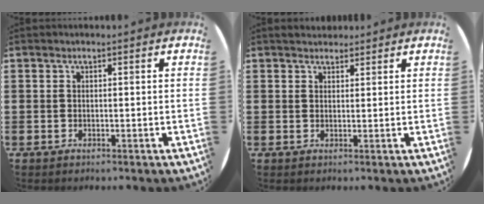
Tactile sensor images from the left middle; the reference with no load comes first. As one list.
[{"total": 1.5, "force": [1.5, 0.4, 0.0], "torque": [-0.003, 0.004, 0.029]}]